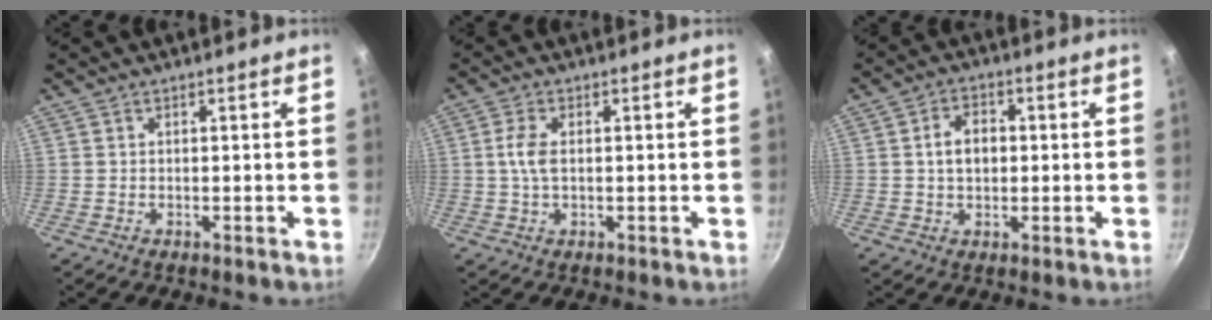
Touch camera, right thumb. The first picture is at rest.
{"total": 4.0, "force": [0.3, 2.1, 3.5], "torque": [-0.077, 0.005, 0.004]}
{"total": 5.7, "force": [0.4, 4.0, 4.0], "torque": [-0.049, 0.011, 0.002]}